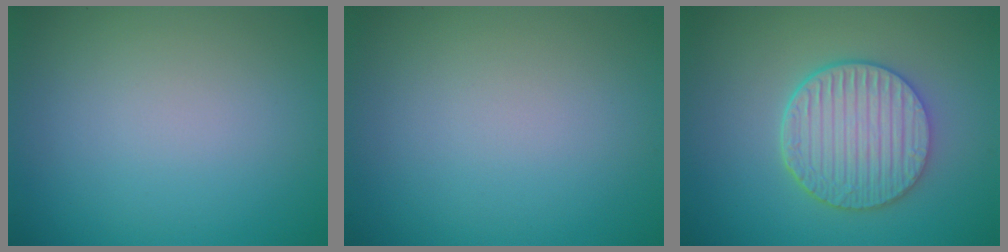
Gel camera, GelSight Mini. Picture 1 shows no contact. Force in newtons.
{"total": 0.0}
{"total": 6.0, "press": 4.7, "slide": 3.6}